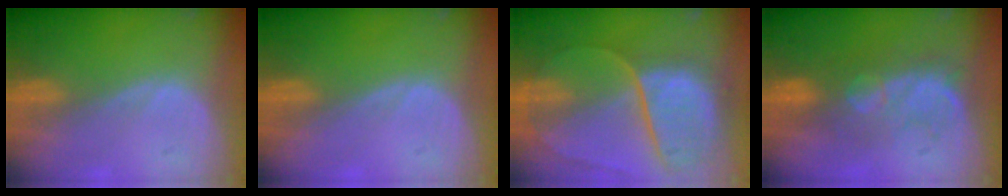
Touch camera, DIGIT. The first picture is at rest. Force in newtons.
{"total": 0.0}
{"total": 10.9, "press": 9.0, "slide": 6.1}
{"total": 8.1, "press": 7.8, "slide": 2.2}